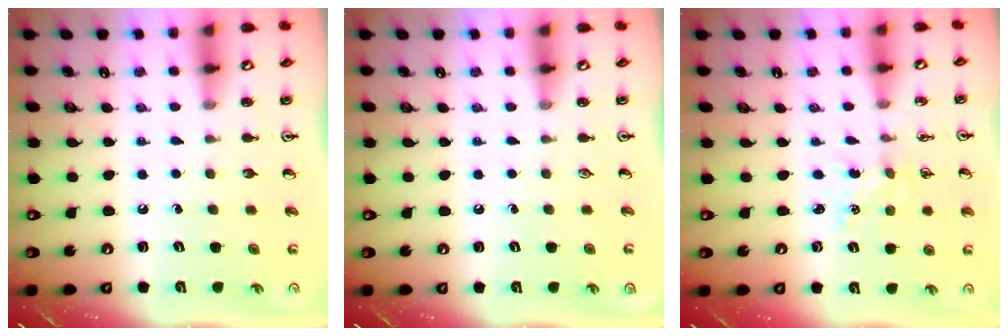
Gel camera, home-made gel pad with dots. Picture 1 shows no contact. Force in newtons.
{"total": 0.0}
{"total": 0.6, "press": 0.6, "slide": 0.1}